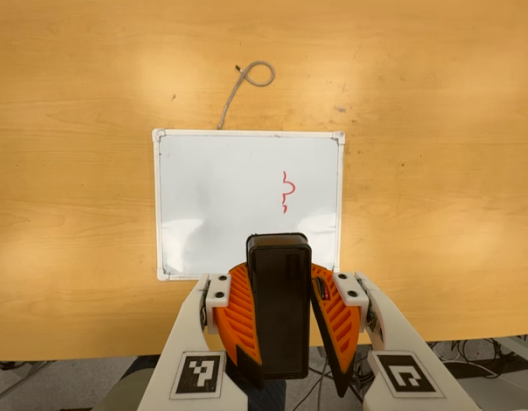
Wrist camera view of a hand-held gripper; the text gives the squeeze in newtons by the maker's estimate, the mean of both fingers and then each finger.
{"total": 9.7, "left": 9.8, "right": 9.6}